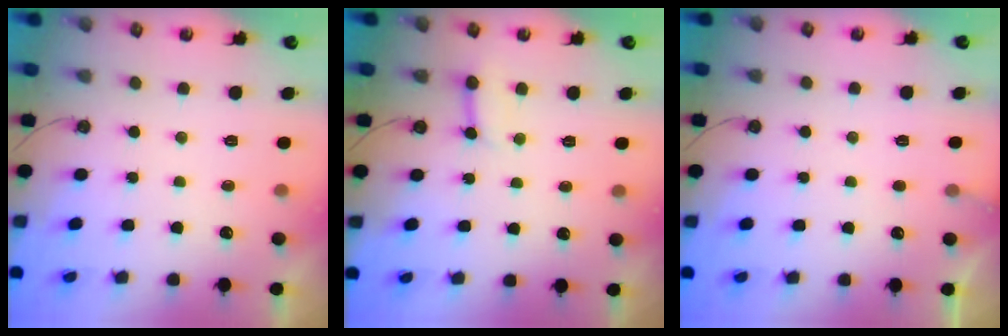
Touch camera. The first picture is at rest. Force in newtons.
{"total": 3.6, "press": 3.6, "slide": 0.1}
{"total": 4.6, "press": 4.6, "slide": 0.3}